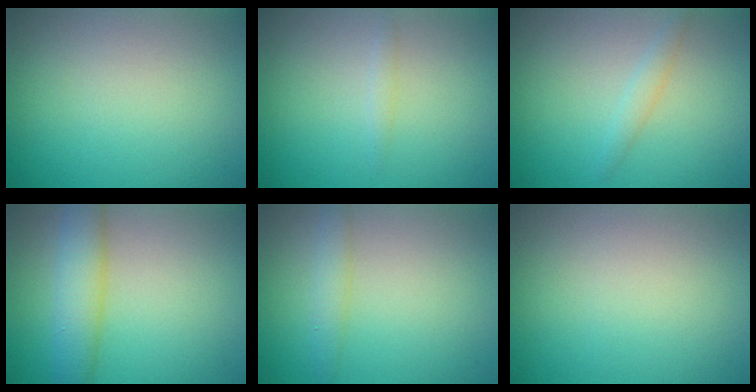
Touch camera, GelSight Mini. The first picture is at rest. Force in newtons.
{"total": 0.7, "press": 0.7, "slide": 0.0}
{"total": 1.2, "press": 1.2, "slide": 0.1}
{"total": 4.6, "press": 4.6, "slide": 0.1}
{"total": 1.9, "press": 1.9, "slide": 0.1}
{"total": 0.0}